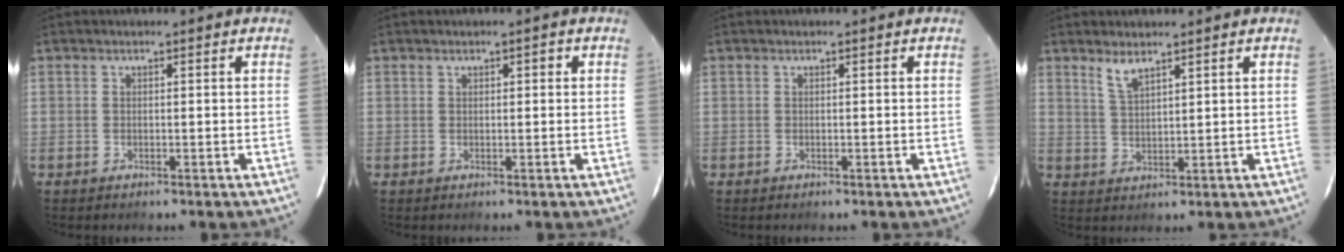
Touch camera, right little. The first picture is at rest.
{"total": 1.0, "force": [0.4, 0.6, 0.6], "torque": [-0.007, 0.005, 0.006]}
{"total": 0.0}
{"total": 3.4, "force": [2.8, 0.6, 1.9], "torque": [-0.039, 0.001, 0.056]}